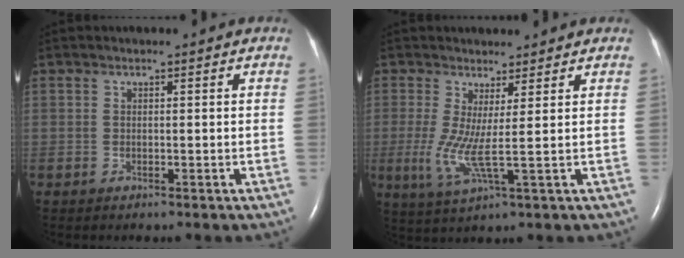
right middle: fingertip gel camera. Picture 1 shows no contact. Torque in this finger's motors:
{"motor_torque": [0.42, -0.26, 0.62, 0.19]}